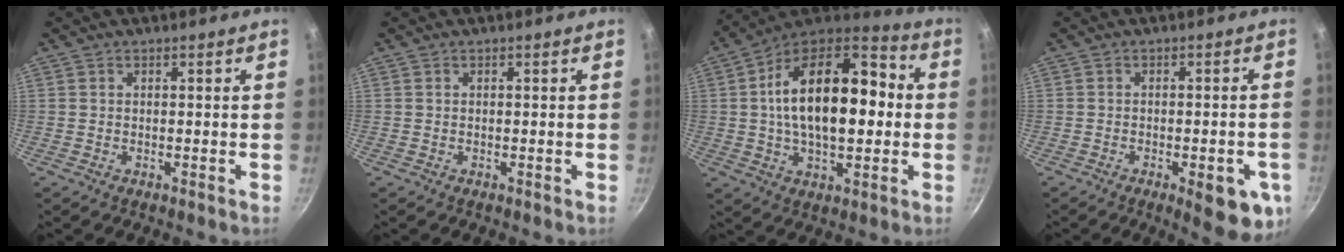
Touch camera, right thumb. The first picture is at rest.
{"total": 0.0}
{"total": 23.8, "force": [1.7, 12.5, 20.2], "torque": [-0.312, 0.028, 0.019]}
{"total": 9.4, "force": [-4.1, 3.0, 8.0], "torque": [-0.081, 0.007, -0.045]}